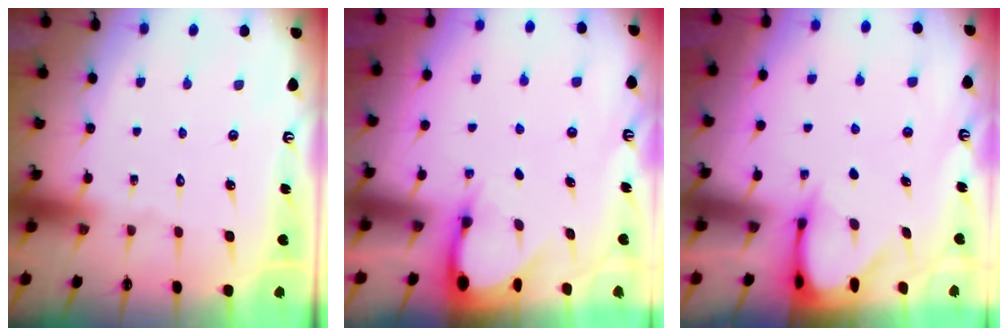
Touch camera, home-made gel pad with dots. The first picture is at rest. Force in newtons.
{"total": 3.3, "press": 3.3, "slide": 0.2}
{"total": 3.3, "press": 3.3, "slide": 0.3}